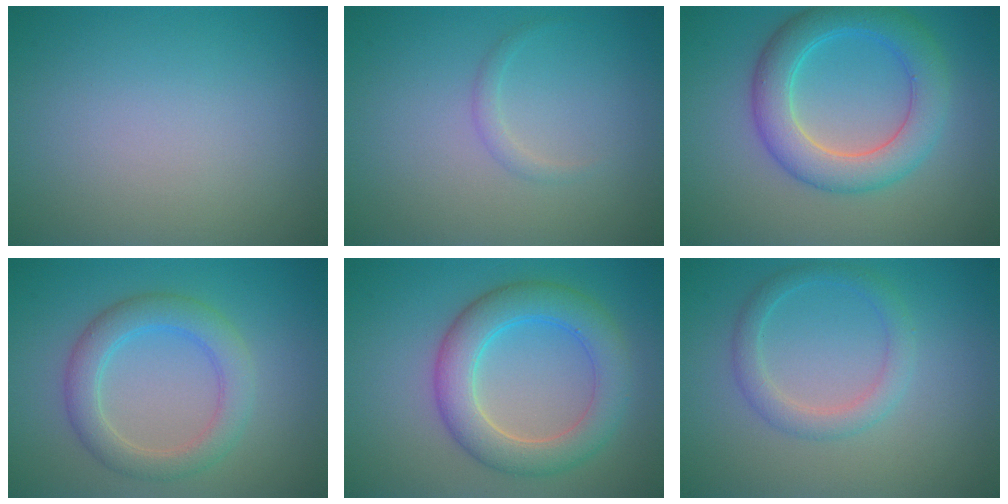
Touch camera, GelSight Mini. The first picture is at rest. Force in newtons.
{"total": 0.9, "press": 0.9, "slide": 0.0}
{"total": 5.7, "press": 5.7, "slide": 0.4}
{"total": 4.1, "press": 4.1, "slide": 0.3}
{"total": 5.7, "press": 5.7, "slide": 0.1}
{"total": 2.4, "press": 2.4, "slide": 0.1}